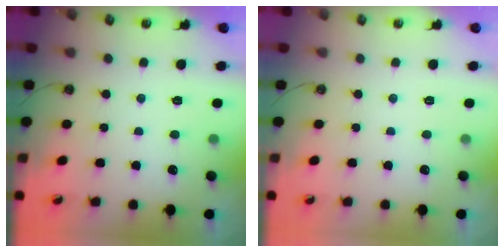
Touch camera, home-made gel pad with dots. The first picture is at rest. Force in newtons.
{"total": 0.0}